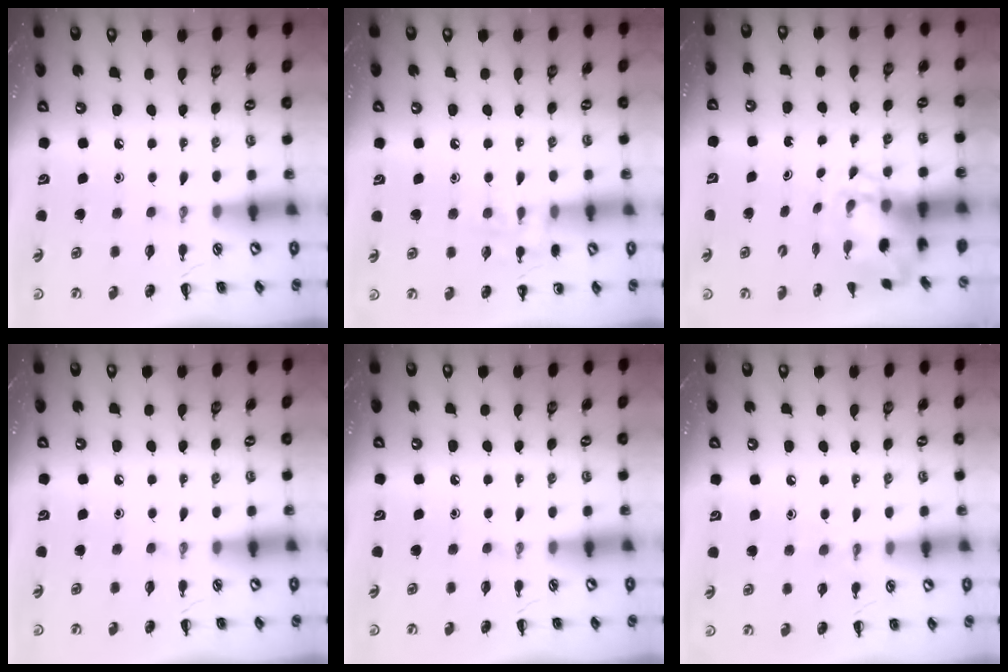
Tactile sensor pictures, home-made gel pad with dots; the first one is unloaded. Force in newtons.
{"total": 8.0, "press": 7.8, "slide": 1.4}
{"total": 4.3, "press": 4.3, "slide": 0.6}
{"total": 0.0}
{"total": 0.0}
{"total": 5.8, "press": 5.6, "slide": 1.6}